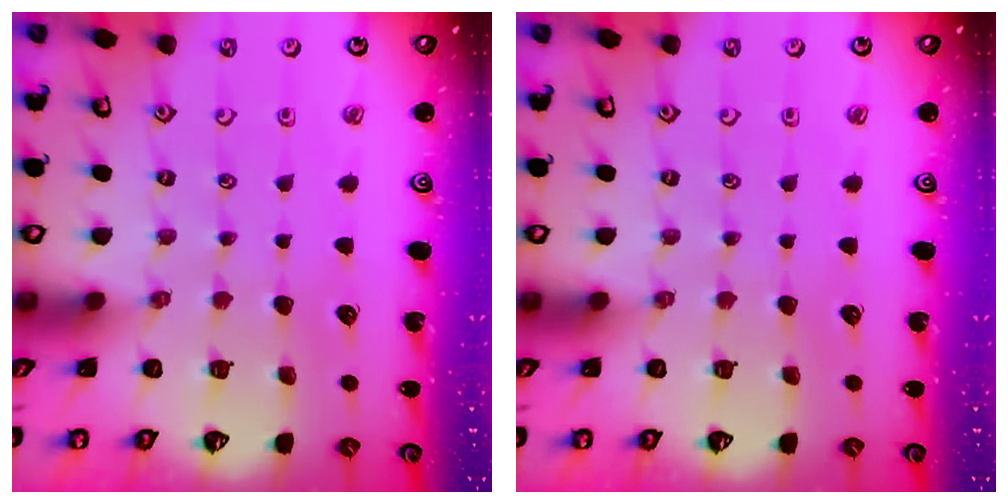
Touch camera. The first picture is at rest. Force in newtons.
{"total": 0.0}